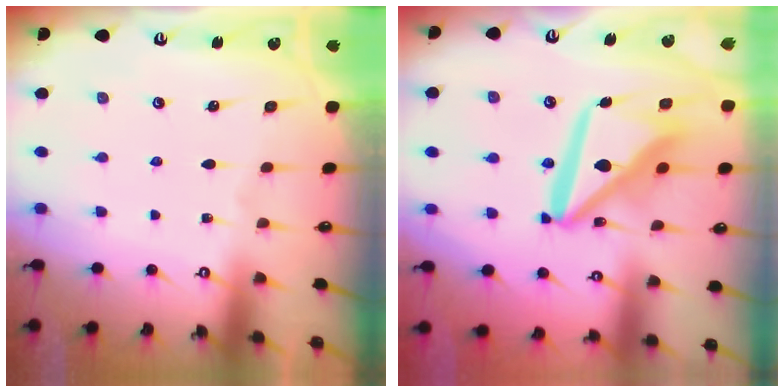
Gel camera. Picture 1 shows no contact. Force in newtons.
{"total": 15.6, "press": 15.5, "slide": 2.1}